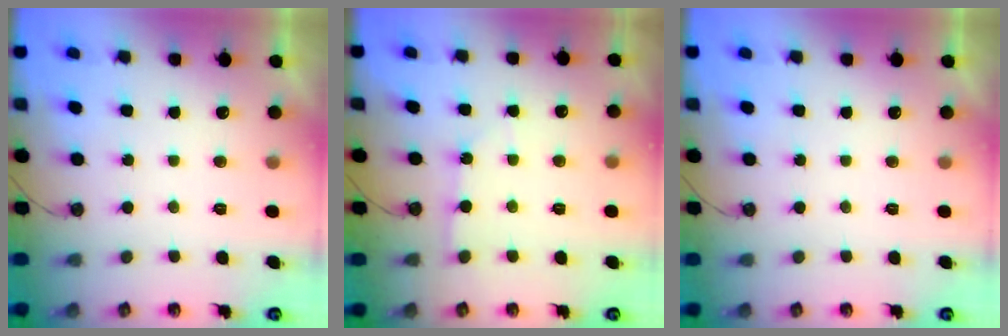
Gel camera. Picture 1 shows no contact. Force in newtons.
{"total": 3.2, "press": 3.1, "slide": 0.5}
{"total": 0.0}